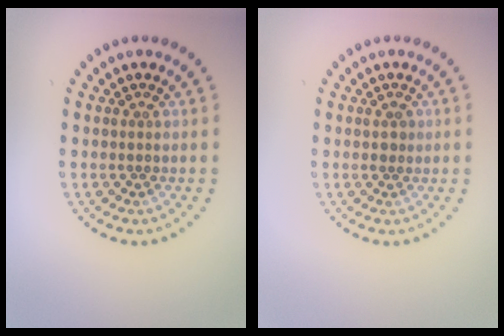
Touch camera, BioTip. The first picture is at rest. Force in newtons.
{"total": 1.0, "press": 0.9, "slide": 0.3}